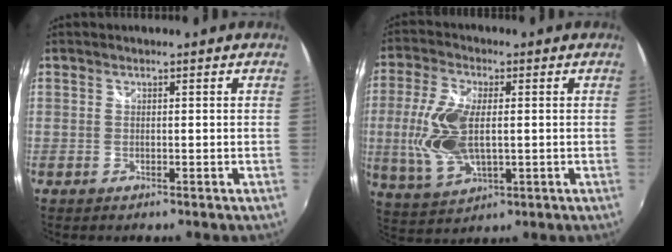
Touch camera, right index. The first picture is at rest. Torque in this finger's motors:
{"motor_torque": [0.24, 0.08, 0.33, 0.12]}